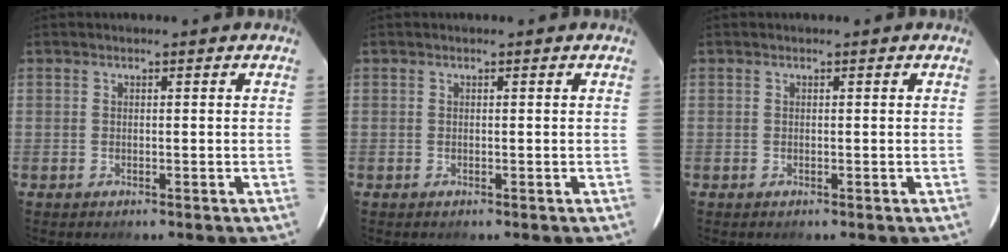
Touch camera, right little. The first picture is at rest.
{"total": 0.0}
{"total": 0.0}